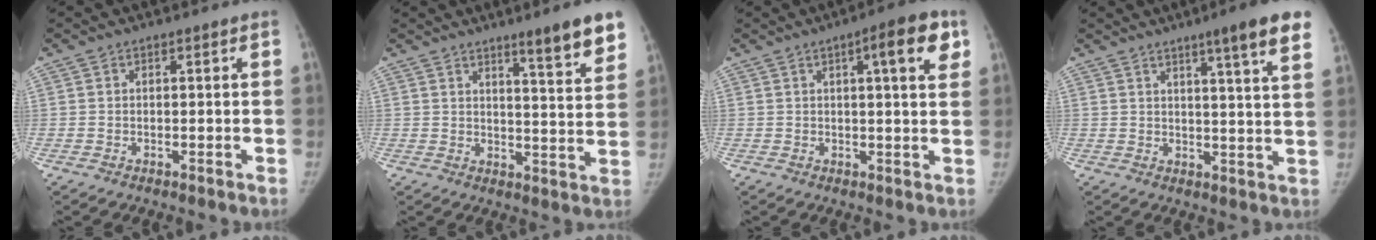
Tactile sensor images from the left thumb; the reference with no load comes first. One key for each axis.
{"total": 9.9, "fx": 6.7, "fy": 0.9, "fz": 7.2, "tx": -0.078, "ty": -0.041, "tz": 0.092}
{"total": 8.2, "fx": 3.5, "fy": 1.8, "fz": 7.2, "tx": -0.080, "ty": -0.004, "tz": 0.039}
{"total": 11.6, "fx": 7.5, "fy": 0.4, "fz": 8.9, "tx": -0.108, "ty": -0.030, "tz": 0.085}